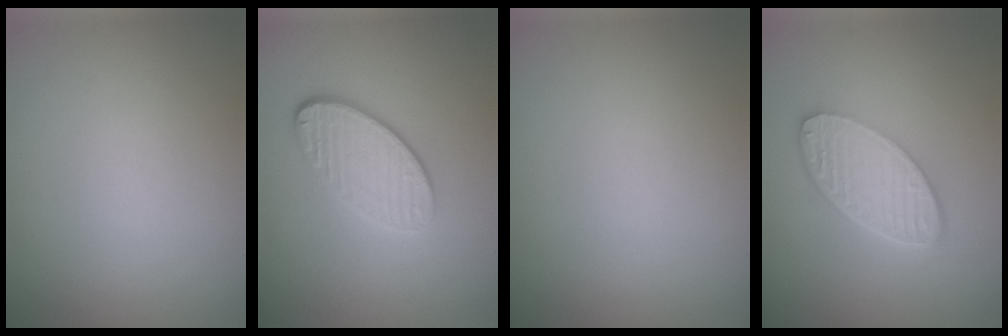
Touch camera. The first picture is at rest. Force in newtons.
{"total": 4.2, "press": 3.2, "slide": 2.8}
{"total": 0.0}
{"total": 6.1, "press": 4.4, "slide": 4.2}